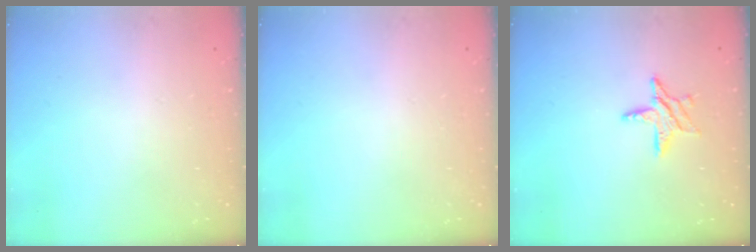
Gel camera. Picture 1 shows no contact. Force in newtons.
{"total": 0.0}
{"total": 7.4, "press": 7.4, "slide": 0.2}